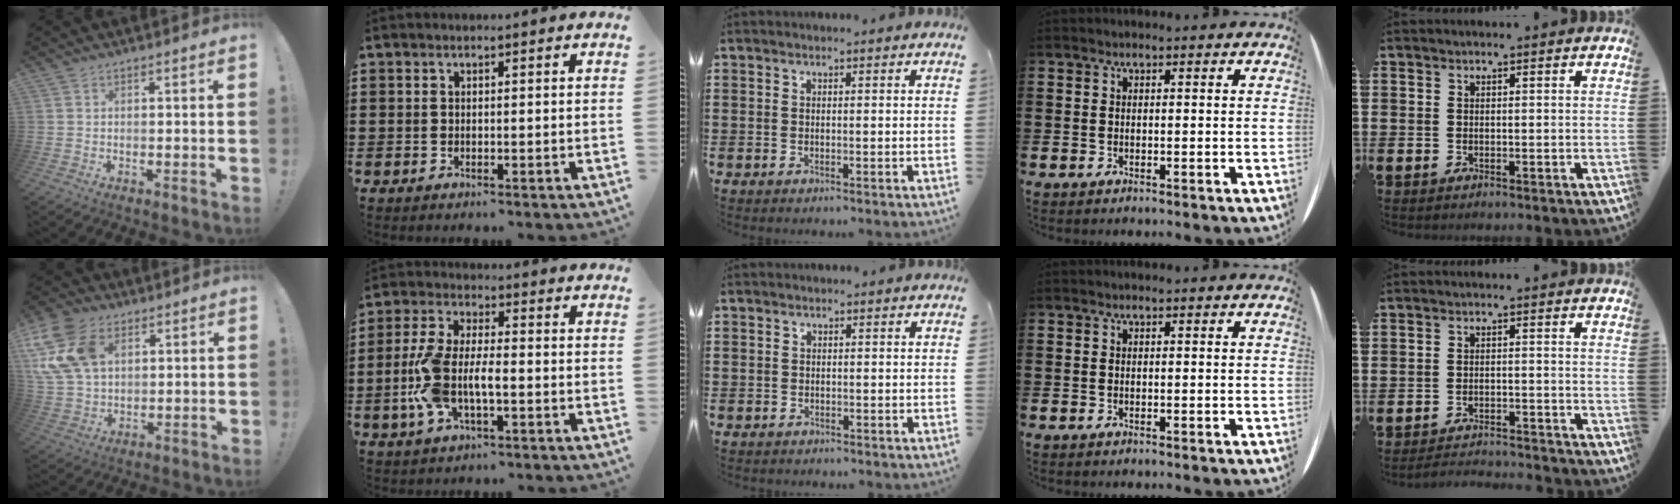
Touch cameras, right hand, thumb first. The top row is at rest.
{"thumb": {"total": 17.0, "force": [6.1, 11.7, 10.7], "torque": [-0.222, -0.018, 0.116]}, "index": {"total": 8.7, "force": [-2.2, 4.0, 7.5], "torque": [-0.190, -0.013, -0.051]}, "middle": {"total": 0.9, "force": [-0.7, 0.6, -0.1], "torque": [0.001, 0.005, -0.016]}, "little": {"total": 2.5, "force": [-2.5, -0.1, 0.0], "torque": [-0.003, 0.003, -0.054]}}